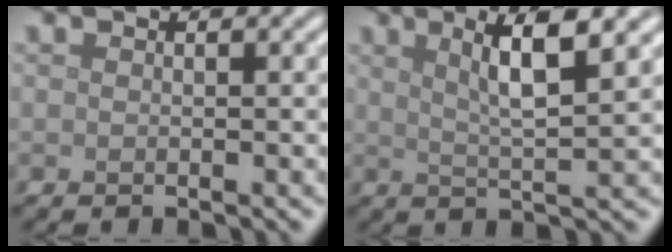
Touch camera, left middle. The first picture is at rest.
{"total": 5.6, "force": [2.3, 1.0, 5.0], "torque": [-0.076, 0.003, 0.037]}